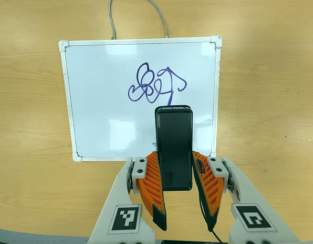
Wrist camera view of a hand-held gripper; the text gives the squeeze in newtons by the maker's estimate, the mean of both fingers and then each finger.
{"total": 5.2, "left": 3.9, "right": 6.6}